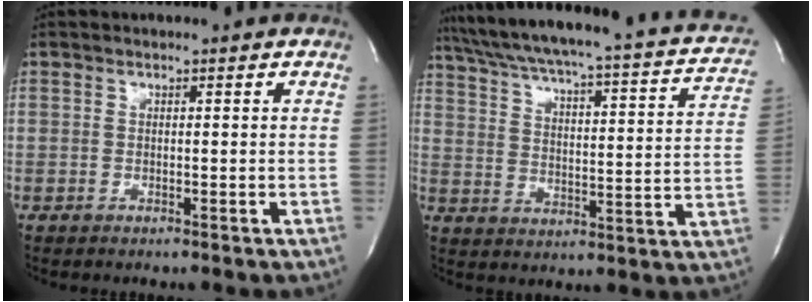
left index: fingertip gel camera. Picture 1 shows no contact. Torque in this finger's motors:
{"motor_torque": [0.55, -0.53, 0.14, 0.07]}